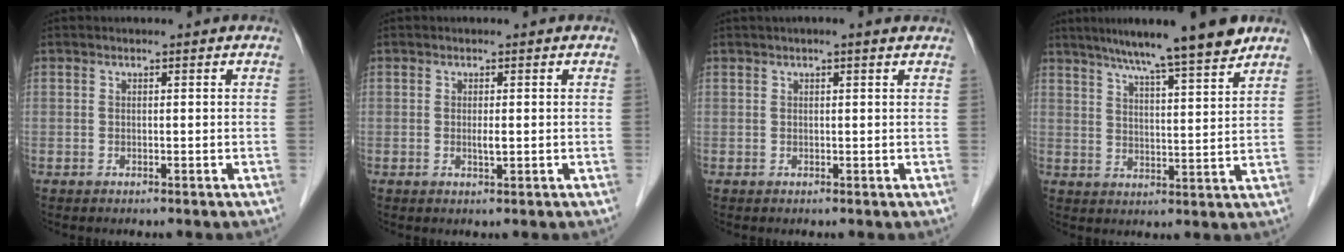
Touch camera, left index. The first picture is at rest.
{"total": 1.2, "force": [0.0, 0.2, 1.2], "torque": [-0.023, -0.002, 0.001]}
{"total": 2.9, "force": [2.2, 0.1, 1.9], "torque": [-0.025, 0.023, 0.028]}
{"total": 12.1, "force": [10.0, -0.3, 6.9], "torque": [-0.109, 0.009, 0.146]}